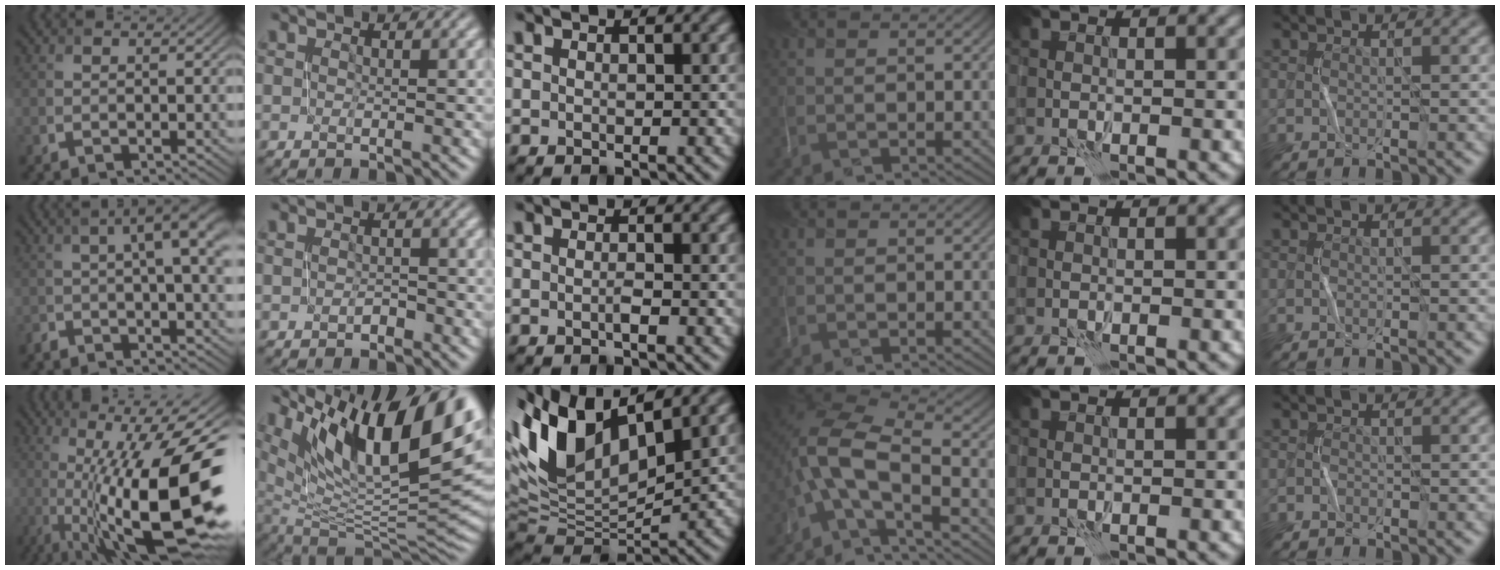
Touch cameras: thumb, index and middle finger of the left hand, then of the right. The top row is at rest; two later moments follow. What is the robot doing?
{"motion": "open", "object": "stapler"}